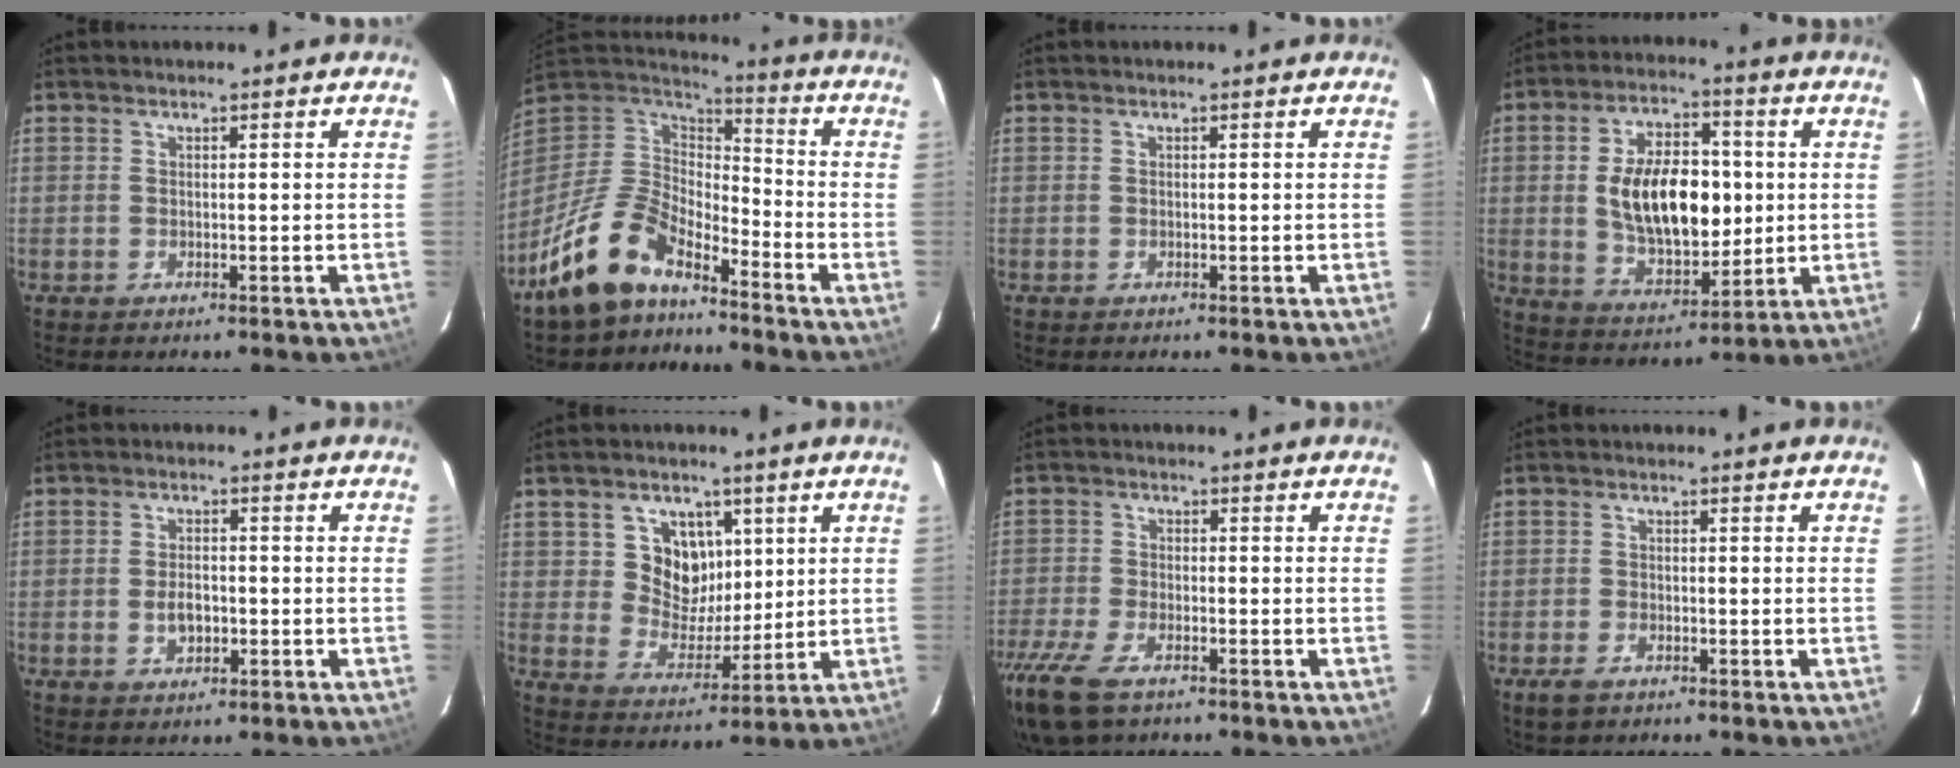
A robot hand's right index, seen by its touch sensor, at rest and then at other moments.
{"total": 14.9, "force": [-10.6, 6.9, 8.0], "torque": [-0.177, 0.002, -0.199]}
{"total": 0.0}
{"total": 16.9, "force": [0.9, 9.3, 14.0], "torque": [-0.248, 0.010, 0.031]}
{"total": 3.8, "force": [-1.0, 2.5, 2.7], "torque": [-0.051, 0.000, -0.012]}
{"total": 9.3, "force": [3.4, 7.8, 3.6], "torque": [-0.069, -0.001, 0.070]}
{"total": 12.7, "force": [-8.6, 5.4, 7.6], "torque": [-0.195, -0.045, -0.163]}
{"total": 3.0, "force": [-2.0, 1.6, 1.6], "torque": [-0.038, -0.006, -0.037]}